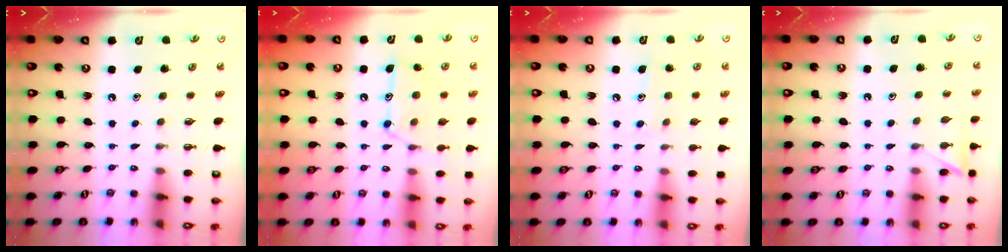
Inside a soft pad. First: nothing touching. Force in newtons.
{"total": 13.7, "press": 13.7, "slide": 1.1}
{"total": 7.3, "press": 7.3, "slide": 0.3}
{"total": 6.8, "press": 6.8, "slide": 0.5}